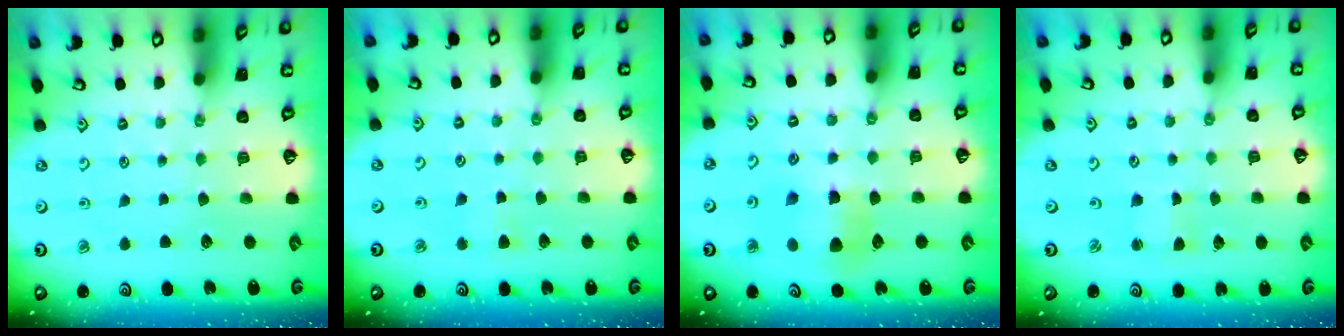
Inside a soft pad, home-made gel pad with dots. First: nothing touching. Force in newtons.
{"total": 3.3, "press": 3.2, "slide": 0.4}
{"total": 7.6, "press": 7.5, "slide": 0.8}
{"total": 1.7, "press": 1.7, "slide": 0.1}